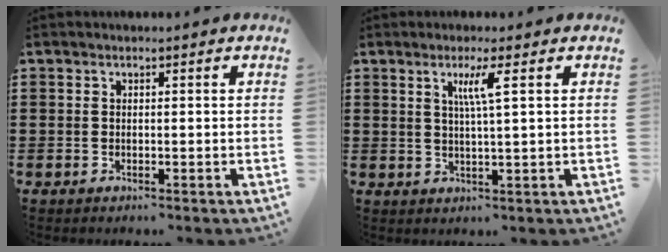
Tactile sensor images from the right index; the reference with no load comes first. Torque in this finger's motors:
{"motor_torque": [0.62, 0.03, 0.26, 0.10]}